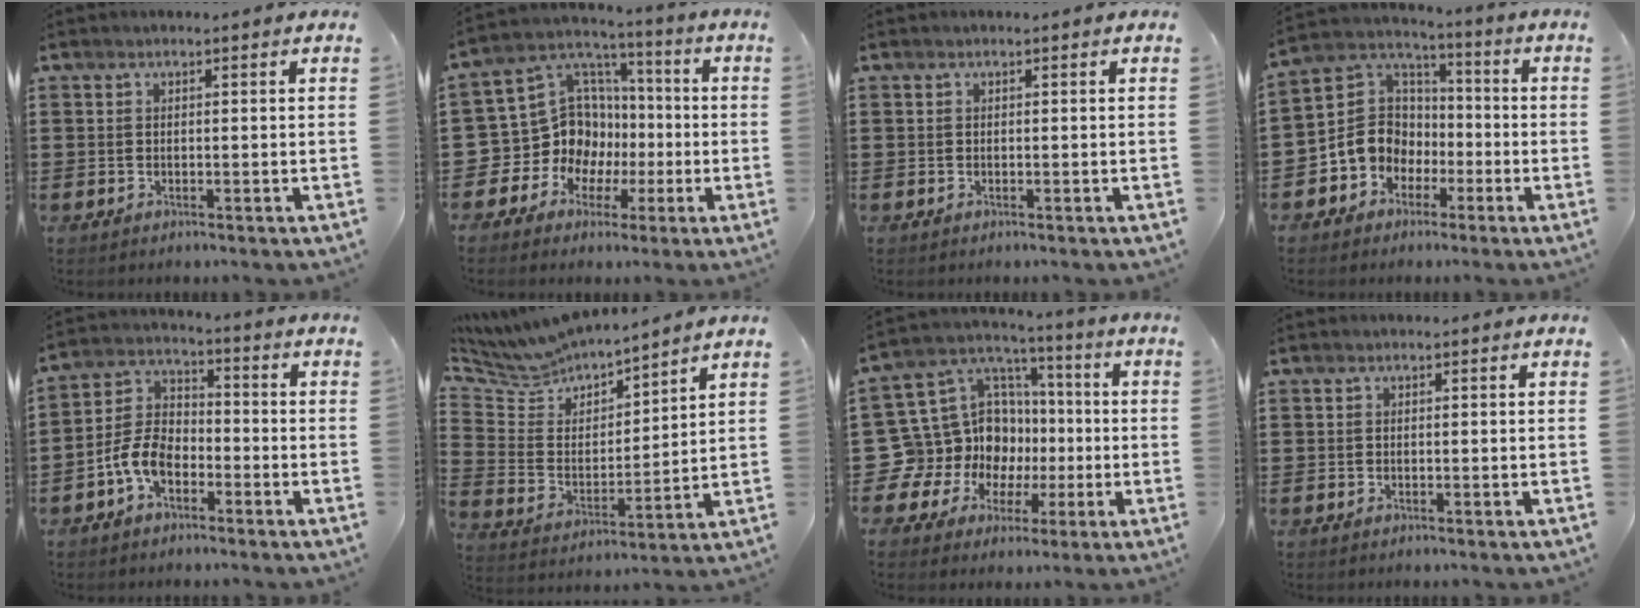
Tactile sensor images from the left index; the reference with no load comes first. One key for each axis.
{"total": 11.7, "fx": -0.9, "fy": 10.9, "fz": 4.1, "tx": -0.143, "ty": -0.012, "tz": -0.009}
{"total": 0.0}
{"total": 8.0, "fx": -2.4, "fy": 7.3, "fz": 2.2, "tx": -0.087, "ty": 0.006, "tz": -0.051}
{"total": 6.6, "fx": -3.6, "fy": 3.8, "fz": 4.0, "tx": -0.114, "ty": 0.005, "tz": -0.079}
{"total": 6.6, "fx": 6.4, "fy": 1.6, "fz": 0.4, "tx": -0.053, "ty": -0.051, "tz": 0.110}
{"total": 14.8, "fx": -1.8, "fy": 13.9, "fz": 4.6, "tx": -0.146, "ty": -0.019, "tz": -0.001}
{"total": 0.0}